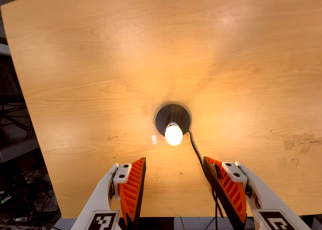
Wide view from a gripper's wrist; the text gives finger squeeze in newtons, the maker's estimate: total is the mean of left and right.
{"total": 0.0}